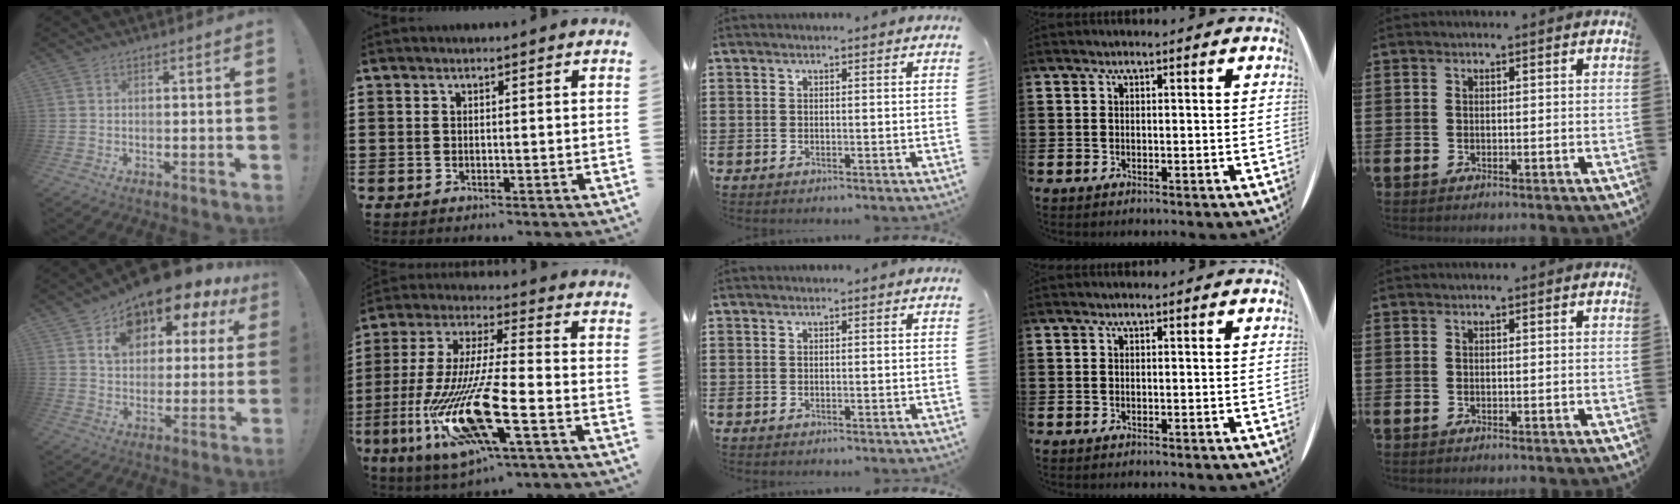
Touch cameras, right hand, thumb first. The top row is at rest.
{"thumb": {"total": 11.6, "force": [7.7, 6.5, 5.7], "torque": [-0.087, -0.066, 0.130]}, "index": {"total": 16.9, "force": [-7.5, 3.7, 14.6], "torque": [-0.312, -0.009, -0.136]}}